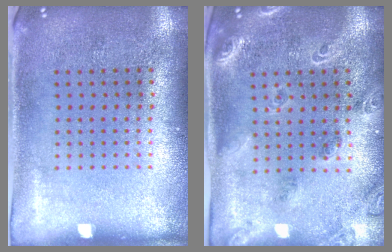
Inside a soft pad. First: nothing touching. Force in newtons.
{"total": 1.8, "press": 1.7, "slide": 0.8}